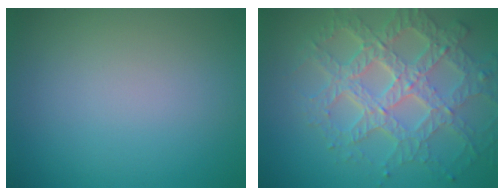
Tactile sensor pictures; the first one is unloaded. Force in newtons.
{"total": 7.8, "press": 5.6, "slide": 5.5}